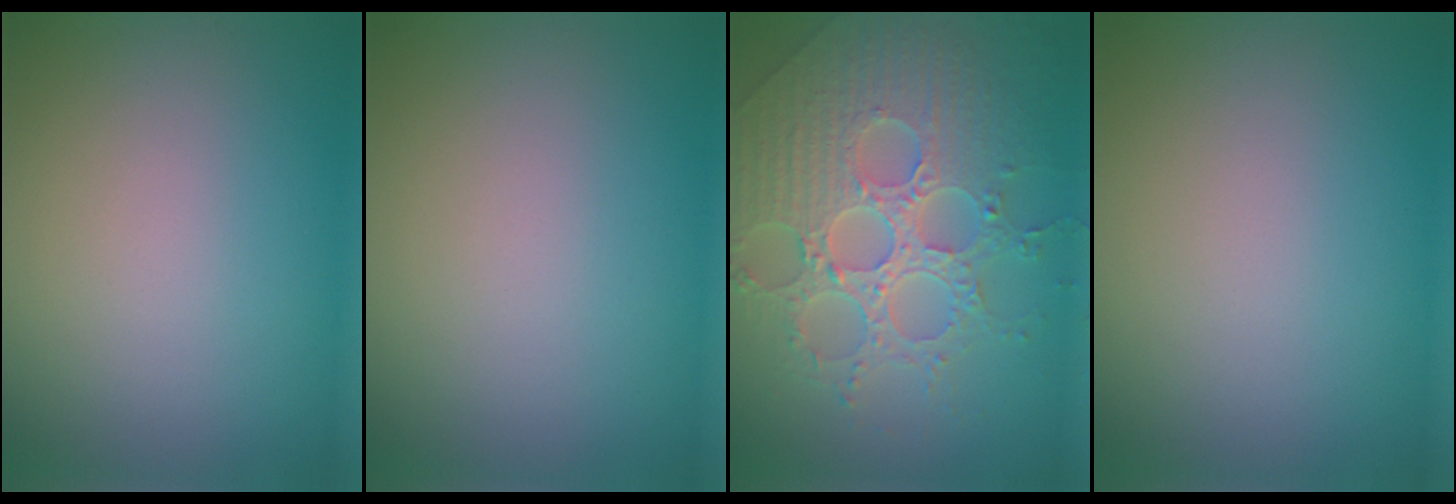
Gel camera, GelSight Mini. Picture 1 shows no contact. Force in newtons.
{"total": 0.0}
{"total": 8.1, "press": 6.0, "slide": 5.4}
{"total": 0.0}